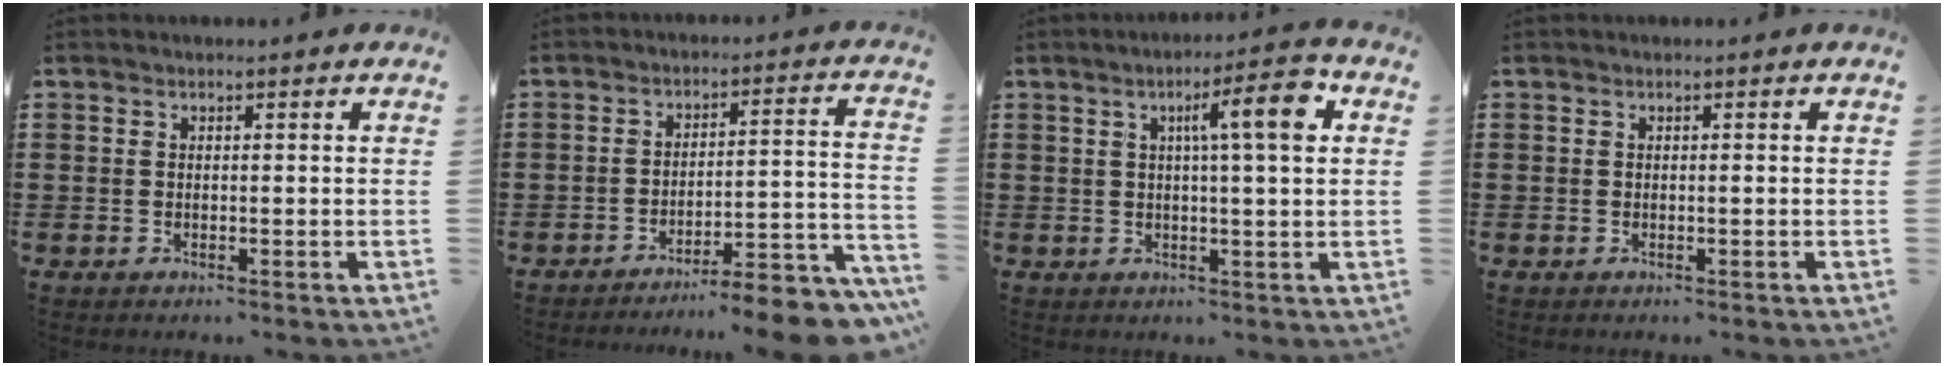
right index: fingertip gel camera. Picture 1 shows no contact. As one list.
[{"total": 6.7, "force": [-6.4, 0.2, 2.1], "torque": [-0.026, -0.001, -0.123]}, {"total": 7.7, "force": [2.4, 1.0, 7.3], "torque": [-0.121, -0.003, 0.029]}, {"total": 0.0}]